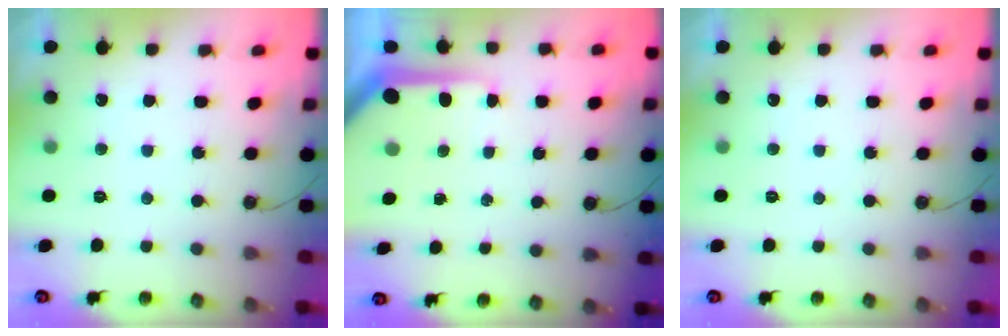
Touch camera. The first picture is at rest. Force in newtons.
{"total": 7.5, "press": 7.4, "slide": 0.9}
{"total": 0.0}